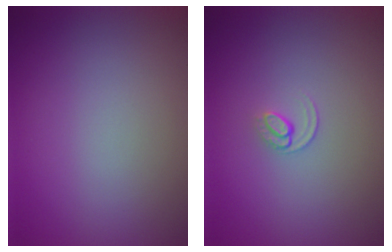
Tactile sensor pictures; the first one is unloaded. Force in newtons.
{"total": 1.0, "press": 0.6, "slide": 0.8}